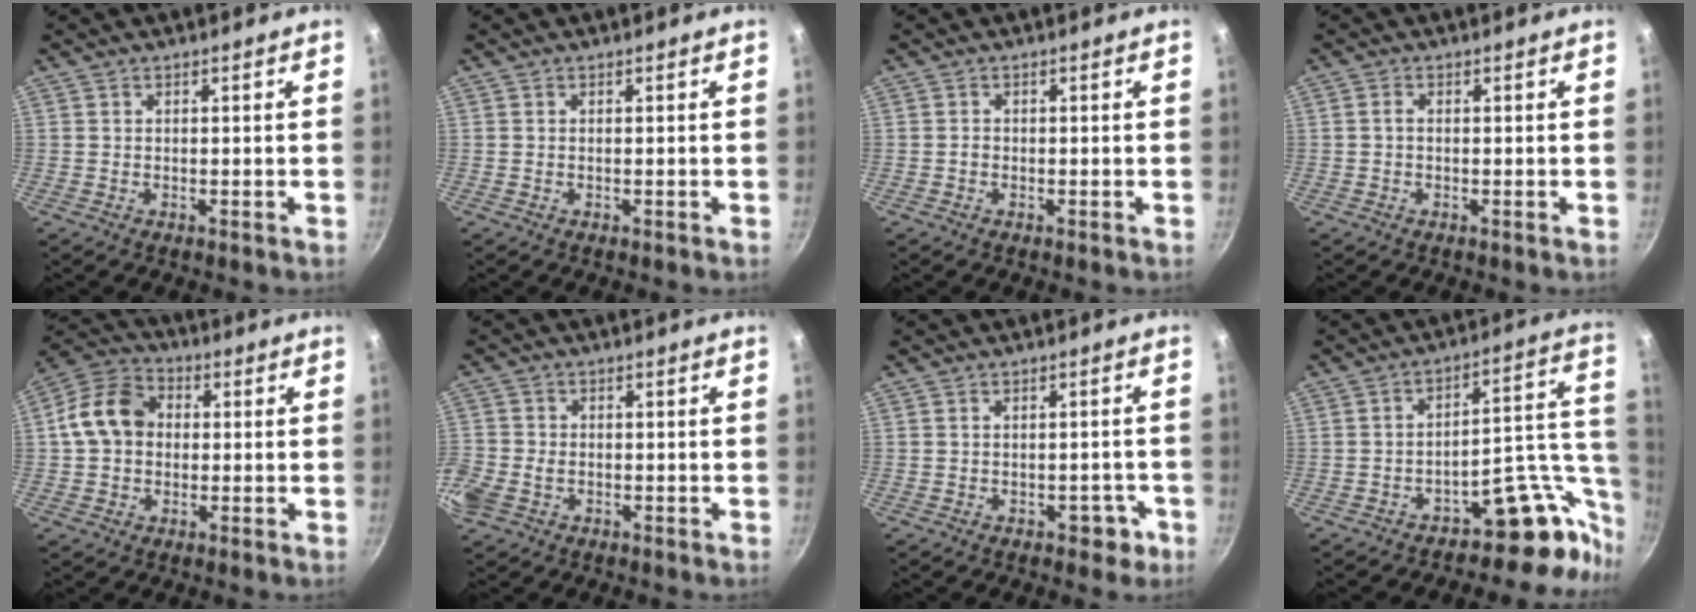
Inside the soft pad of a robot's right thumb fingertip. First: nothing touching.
{"total": 0.0}
{"total": 0.6, "force": [-0.3, 0.4, 0.2], "torque": [-0.003, 0.003, -0.007]}
{"total": 1.0, "force": [-0.1, 0.6, 0.8], "torque": [-0.014, 0.005, -0.002]}
{"total": 11.1, "force": [0.6, 8.8, 6.7], "torque": [-0.094, 0.025, -0.008]}
{"total": 9.4, "force": [-3.1, 7.3, 5.1], "torque": [-0.136, 0.007, -0.068]}
{"total": 3.4, "force": [-1.7, 2.2, 2.0], "torque": [-0.004, 0.023, -0.007]}
{"total": 15.2, "force": [-7.5, 9.6, 9.1], "torque": [-0.037, 0.074, -0.107]}